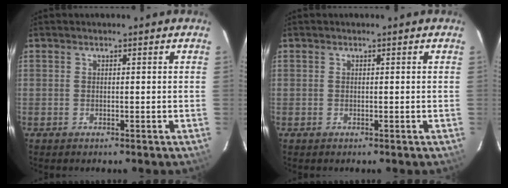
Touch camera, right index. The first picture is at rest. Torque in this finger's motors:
{"motor_torque": [0.02, 0.09, 0.03, -0.01]}